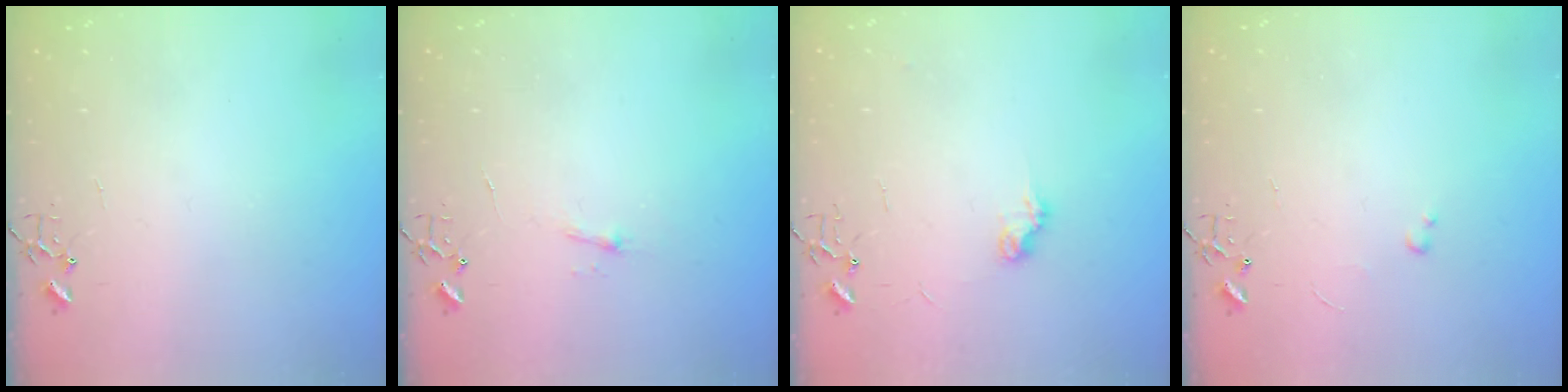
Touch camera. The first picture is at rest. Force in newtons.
{"total": 4.5, "press": 4.5, "slide": 0.6}
{"total": 7.4, "press": 7.3, "slide": 0.3}
{"total": 2.0, "press": 2.0, "slide": 0.3}